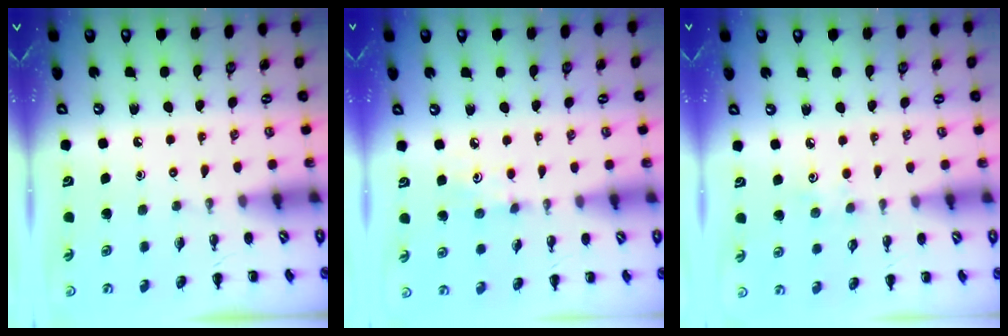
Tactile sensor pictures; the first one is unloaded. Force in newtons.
{"total": 4.4, "press": 4.1, "slide": 1.4}
{"total": 2.7, "press": 2.6, "slide": 0.7}